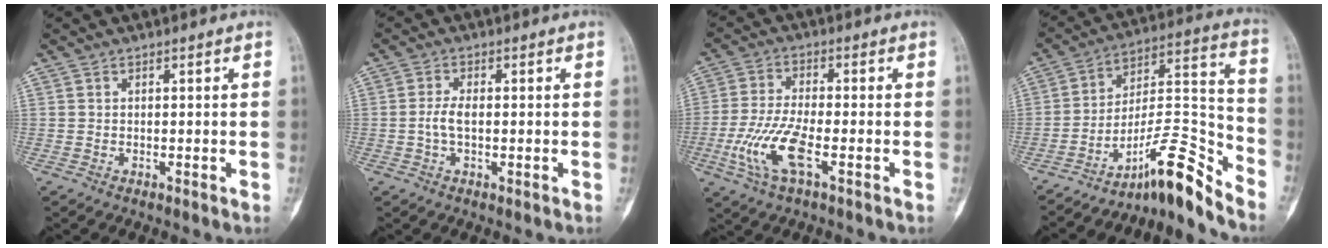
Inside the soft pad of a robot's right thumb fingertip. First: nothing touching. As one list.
[{"total": 3.0, "force": [-0.4, 1.2, 2.7], "torque": [-0.063, 0.003, -0.011]}, {"total": 10.0, "force": [-3.6, 3.1, 8.8], "torque": [-0.208, 0.007, -0.071]}, {"total": 13.2, "force": [-10.8, 1.8, 7.4], "torque": [-0.109, 0.126, -0.180]}]